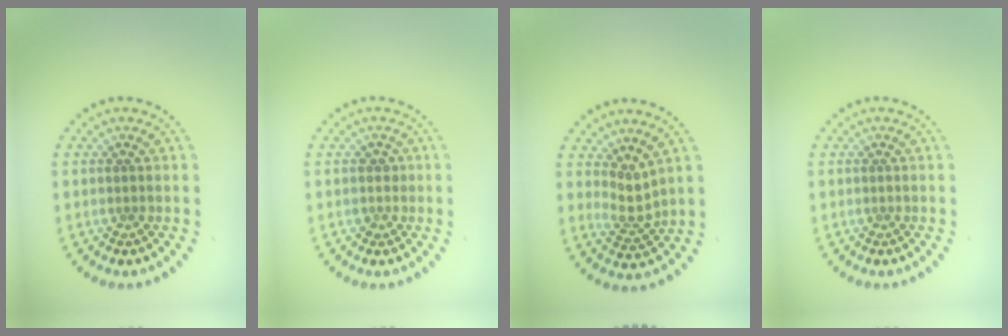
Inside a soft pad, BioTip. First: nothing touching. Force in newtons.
{"total": 1.0, "press": 0.9, "slide": 0.5}
{"total": 2.4, "press": 1.5, "slide": 1.8}
{"total": 0.0}